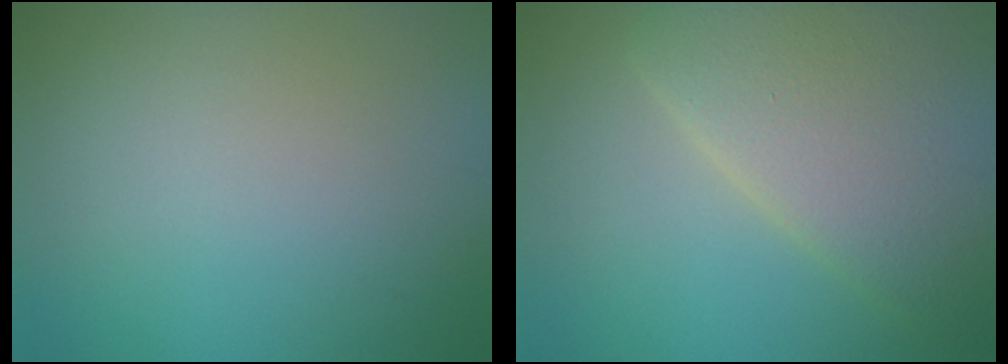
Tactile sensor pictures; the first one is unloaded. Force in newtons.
{"total": 8.5, "press": 8.5, "slide": 0.6}